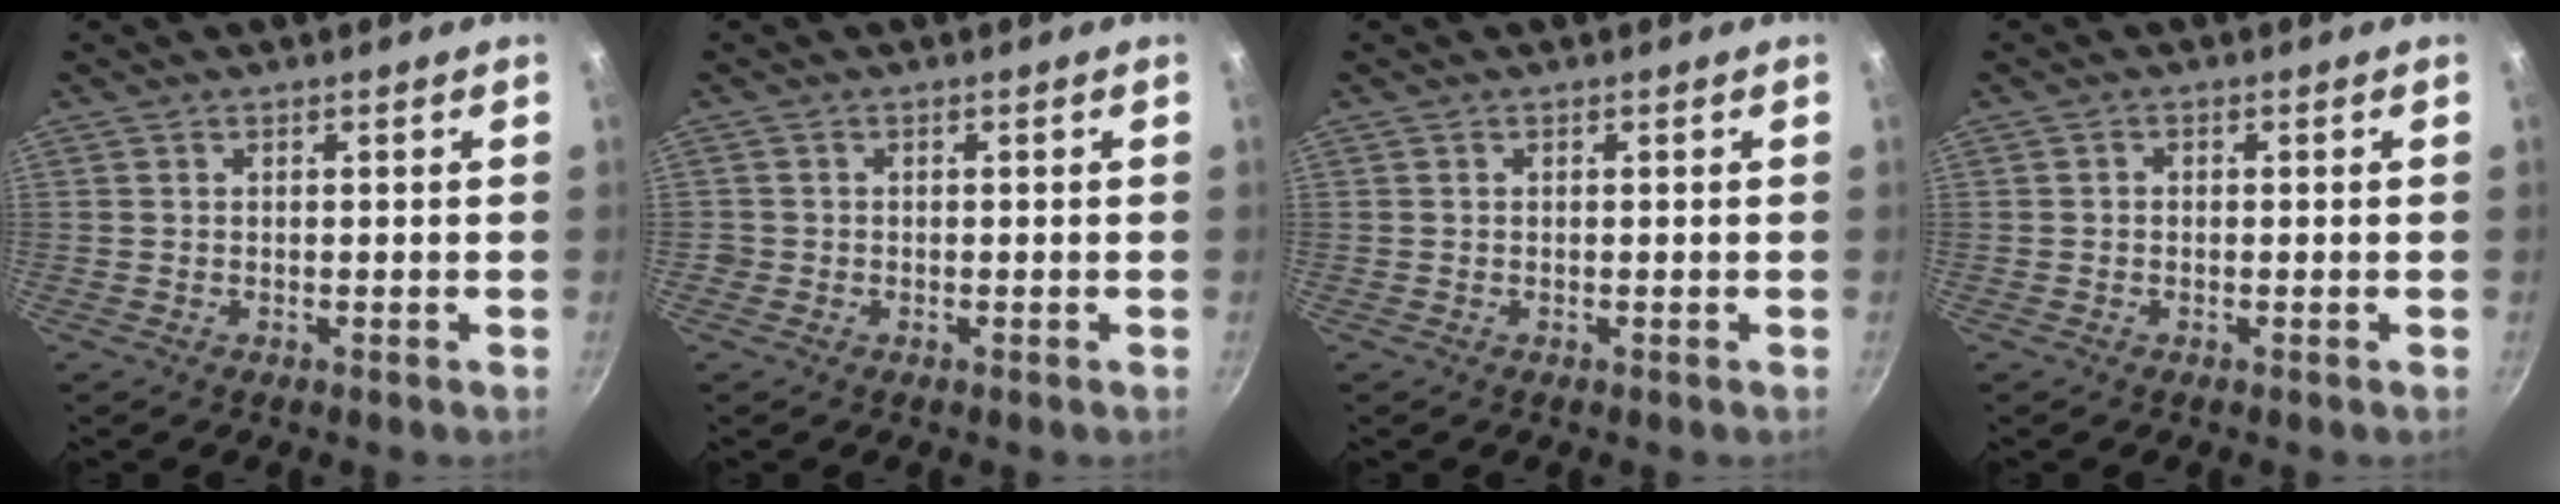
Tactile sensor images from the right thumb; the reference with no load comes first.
{"total": 1.1, "force": [-0.4, 1.0, 0.1], "torque": [-0.001, 0.003, -0.008]}
{"total": 0.0}
{"total": 0.9, "force": [-0.1, 0.7, 0.4], "torque": [-0.008, 0.005, -0.002]}